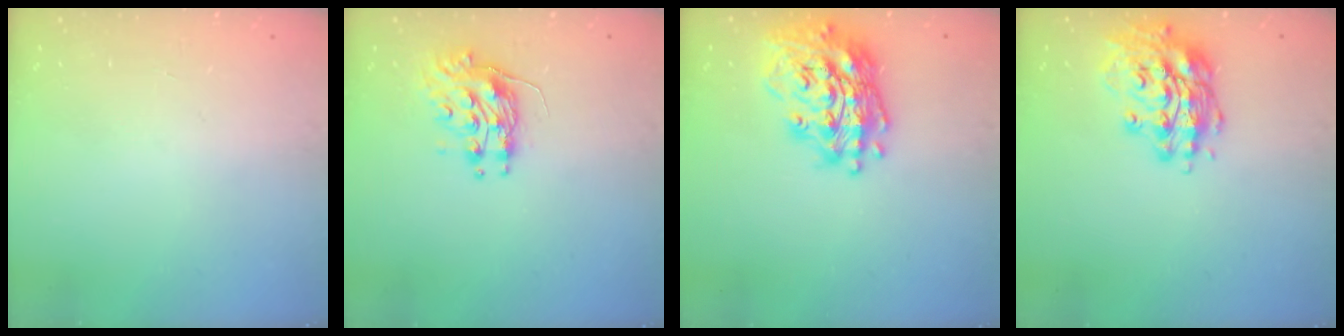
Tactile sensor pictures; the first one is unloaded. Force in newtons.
{"total": 9.2, "press": 9.2, "slide": 0.5}
{"total": 19.7, "press": 19.5, "slide": 2.7}
{"total": 15.0, "press": 14.7, "slide": 2.6}